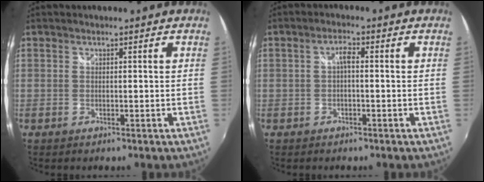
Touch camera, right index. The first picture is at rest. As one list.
[{"total": 1.9, "force": [-0.3, 0.6, 1.8], "torque": [-0.036, 0.007, -0.006]}]